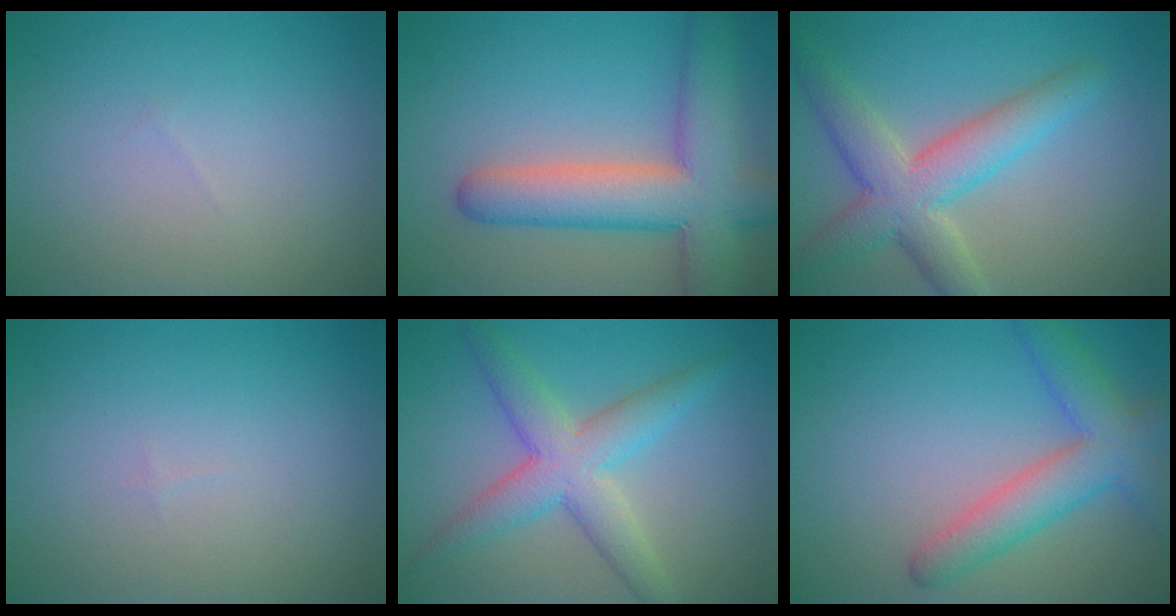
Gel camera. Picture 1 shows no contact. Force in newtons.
{"total": 8.8, "press": 8.8, "slide": 0.4}
{"total": 6.1, "press": 6.1, "slide": 0.4}
{"total": 0.0}
{"total": 5.4, "press": 5.4, "slide": 0.3}
{"total": 5.4, "press": 5.4, "slide": 0.2}